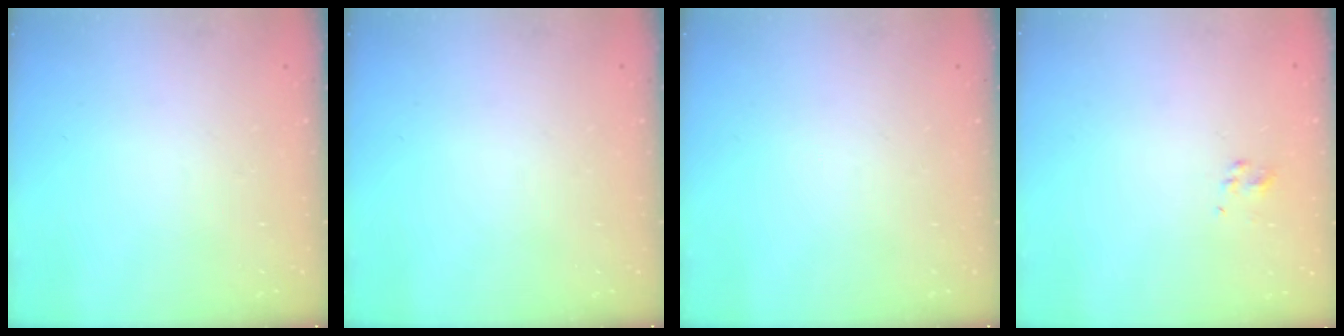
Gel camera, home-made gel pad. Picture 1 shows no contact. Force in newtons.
{"total": 0.0}
{"total": 0.0}
{"total": 2.3, "press": 2.1, "slide": 1.1}